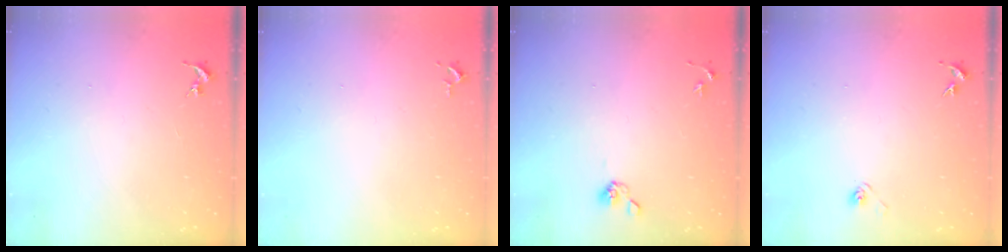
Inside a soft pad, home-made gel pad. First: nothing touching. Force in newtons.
{"total": 2.6, "press": 2.6, "slide": 0.4}
{"total": 5.0, "press": 4.7, "slide": 1.7}
{"total": 2.9, "press": 2.5, "slide": 1.5}